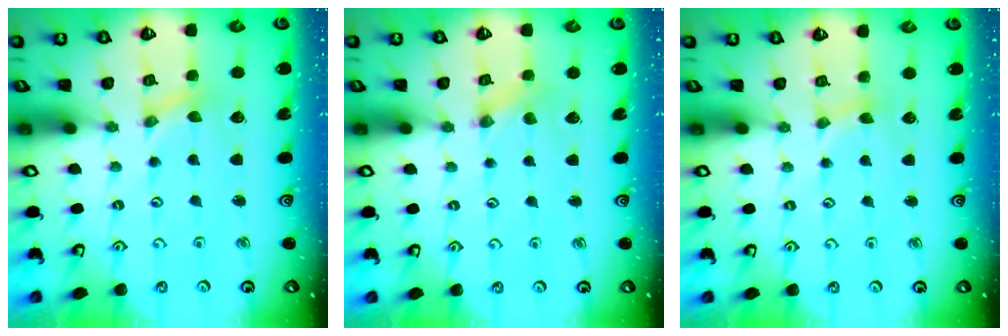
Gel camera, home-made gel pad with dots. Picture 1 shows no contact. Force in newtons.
{"total": 1.0, "press": 1.0, "slide": 0.2}
{"total": 2.3, "press": 2.3, "slide": 0.3}